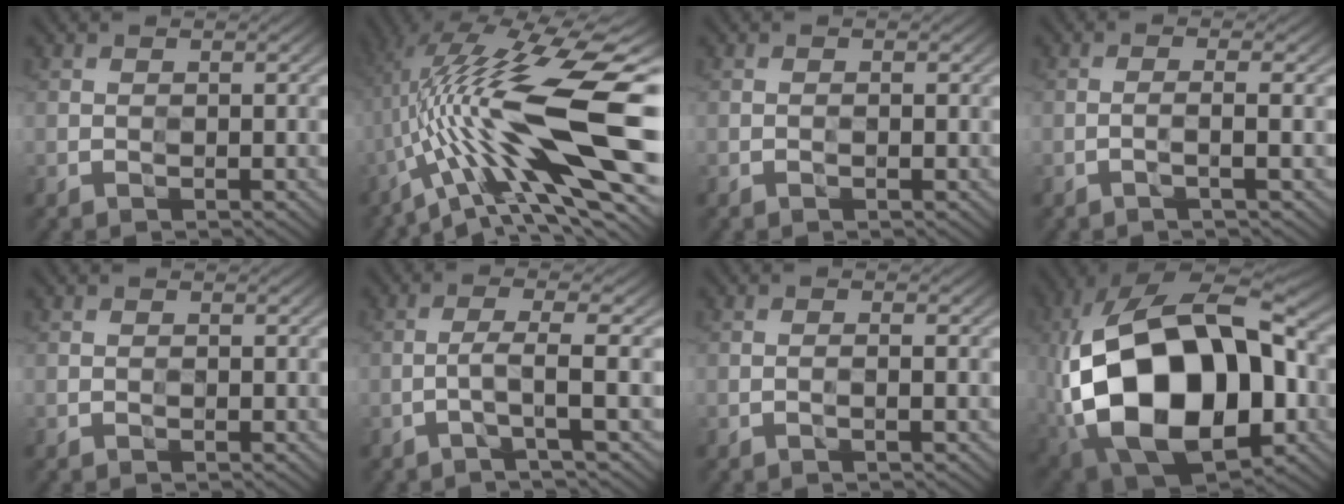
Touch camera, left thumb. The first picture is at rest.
{"total": 15.9, "force": [-1.7, 4.1, 15.2], "torque": [-0.252, 0.025, -0.037]}
{"total": 0.0}
{"total": 2.3, "force": [-0.7, 0.4, 2.2], "torque": [-0.034, 0.007, -0.016]}
{"total": 0.0}
{"total": 3.5, "force": [-1.1, 0.3, 3.3], "torque": [-0.059, 0.016, -0.029]}
{"total": 1.0, "force": [-0.4, 0.0, 1.0], "torque": [-0.018, 0.002, -0.006]}
{"total": 21.0, "force": [-2.6, 13.4, 15.9], "torque": [-0.360, -0.018, -0.032]}